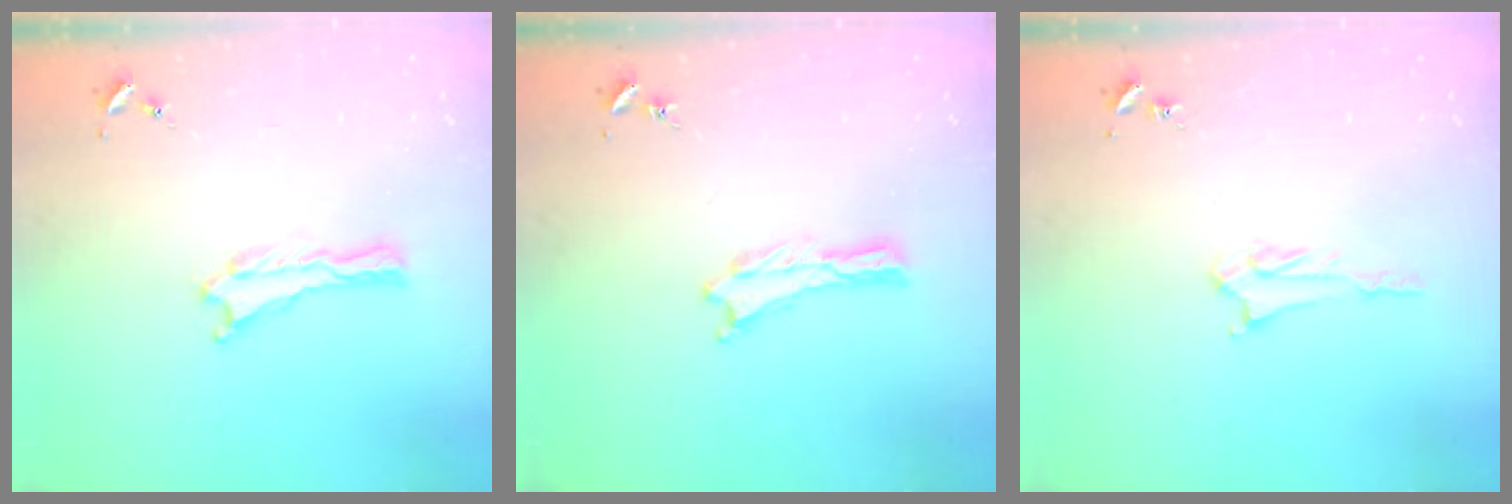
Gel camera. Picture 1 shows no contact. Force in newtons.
{"total": 0.0}
{"total": 2.6, "press": 2.6, "slide": 0.3}